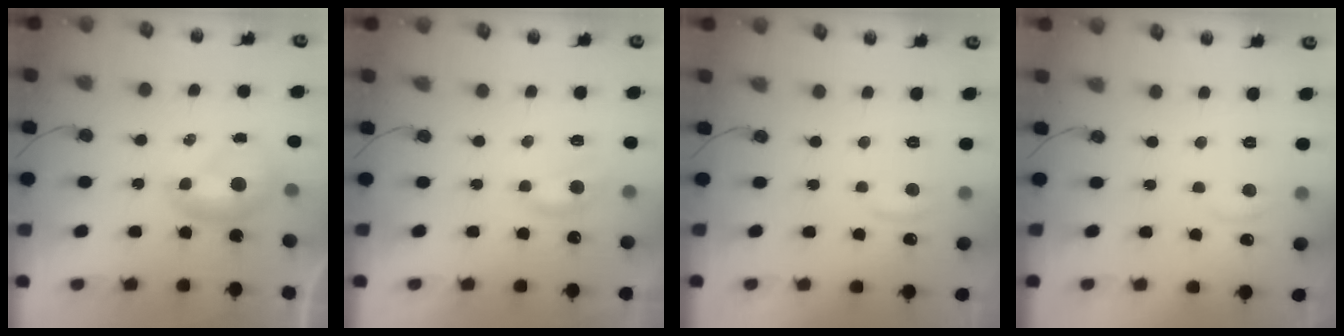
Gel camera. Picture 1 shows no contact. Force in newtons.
{"total": 0.9, "press": 0.1, "slide": 0.9}
{"total": 1.1, "press": 0.8, "slide": 0.6}
{"total": 2.1, "press": 2.0, "slide": 0.8}